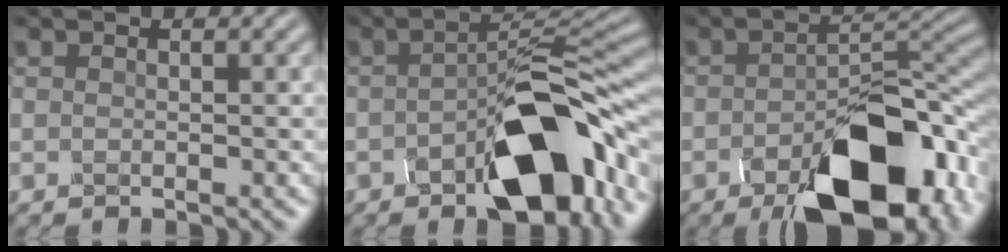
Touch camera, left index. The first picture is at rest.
{"total": 10.8, "force": [-4.6, 4.4, 8.7], "torque": [-0.126, 0.011, -0.076]}
{"total": 12.1, "force": [-6.0, 5.5, 8.9], "torque": [-0.132, -0.011, -0.084]}